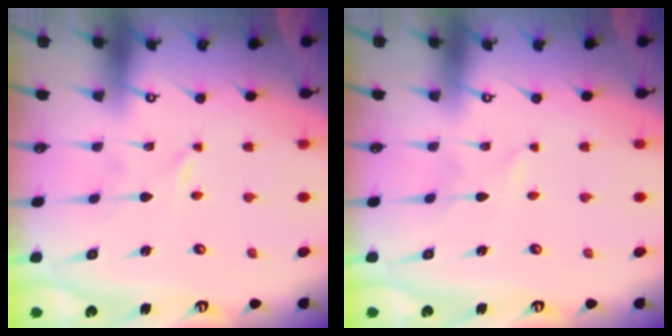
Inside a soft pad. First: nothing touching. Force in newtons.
{"total": 1.0, "press": 1.0, "slide": 0.1}